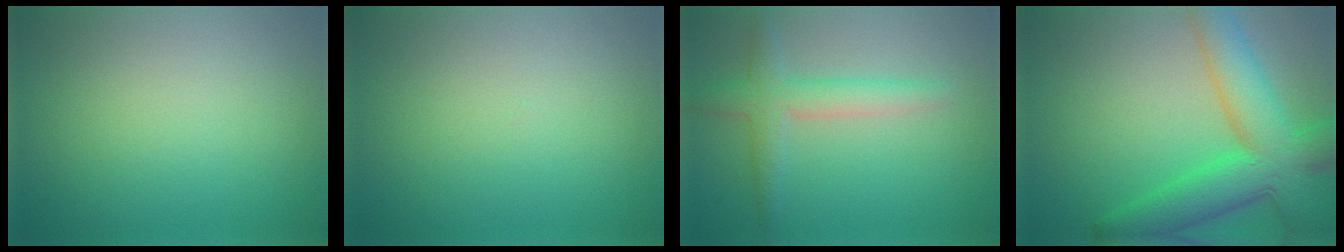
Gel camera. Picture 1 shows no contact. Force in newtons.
{"total": 0.0}
{"total": 3.4, "press": 3.4, "slide": 0.1}
{"total": 9.4, "press": 9.4, "slide": 0.4}